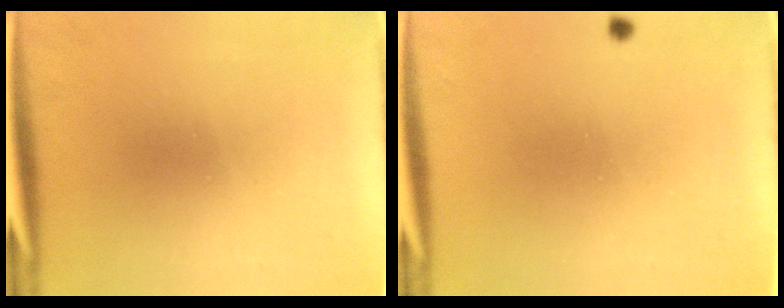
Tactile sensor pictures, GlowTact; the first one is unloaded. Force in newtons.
{"total": 0.5}